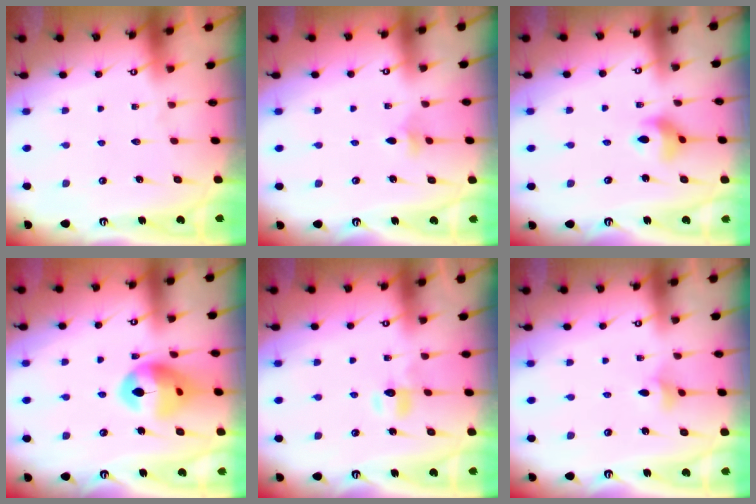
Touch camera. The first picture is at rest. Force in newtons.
{"total": 2.6, "press": 2.6, "slide": 0.5}
{"total": 5.7, "press": 5.7, "slide": 0.4}
{"total": 14.0, "press": 13.9, "slide": 1.5}
{"total": 4.8, "press": 4.8, "slide": 0.6}
{"total": 2.9, "press": 2.9, "slide": 0.5}